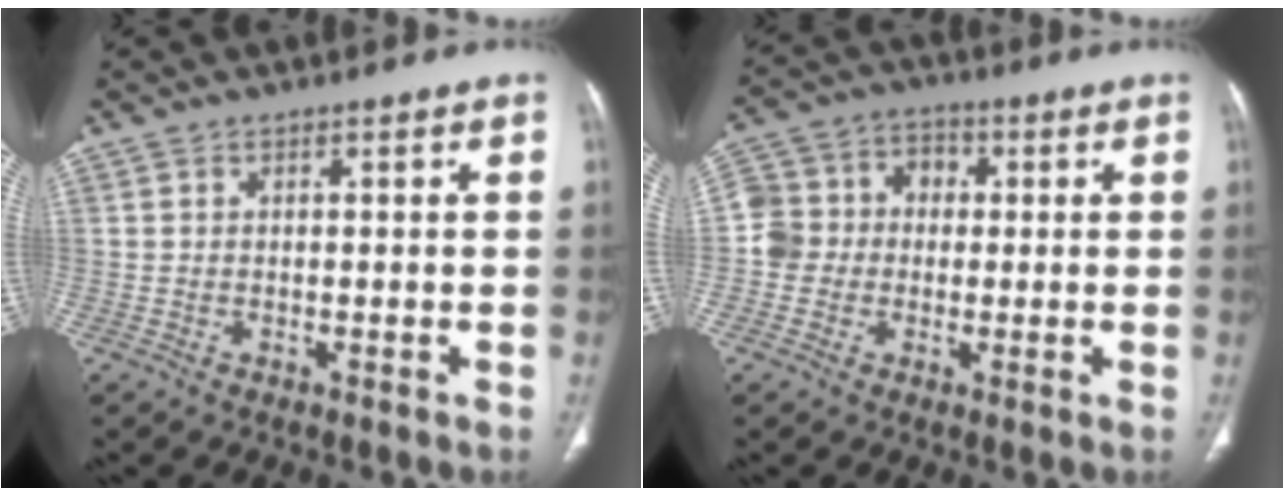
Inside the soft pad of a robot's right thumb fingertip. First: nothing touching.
{"total": 8.8, "force": [-0.3, 8.1, 3.5], "torque": [-0.040, 0.035, -0.015]}